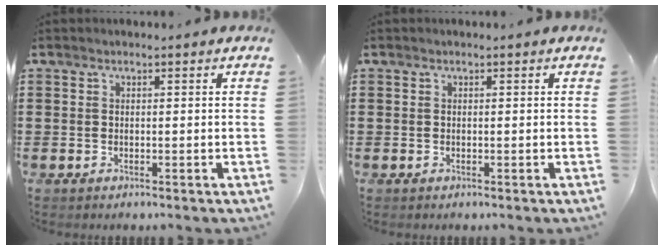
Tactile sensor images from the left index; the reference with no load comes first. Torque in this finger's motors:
{"motor_torque": [0.00, 0.00, 0.00, 0.00]}